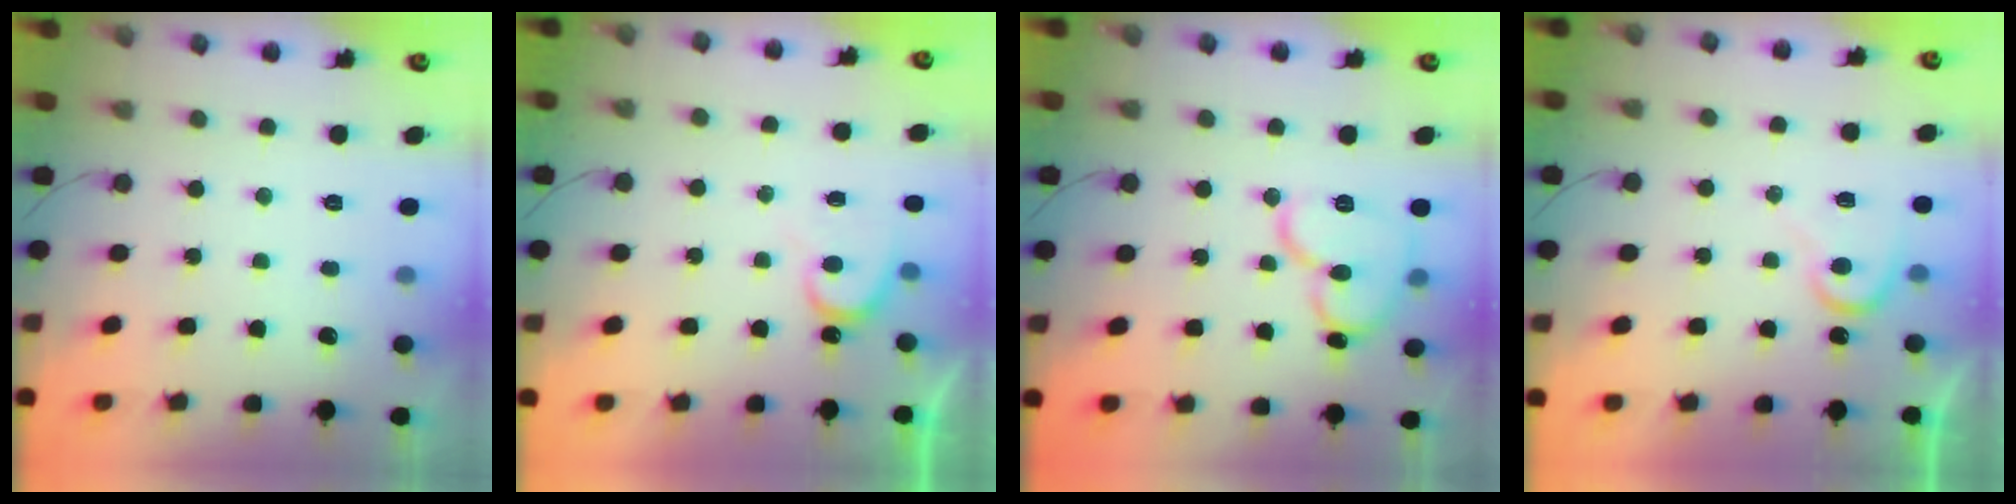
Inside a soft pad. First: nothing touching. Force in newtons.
{"total": 5.8, "press": 5.8, "slide": 0.6}
{"total": 13.3, "press": 13.2, "slide": 1.8}
{"total": 7.5, "press": 7.5, "slide": 0.5}